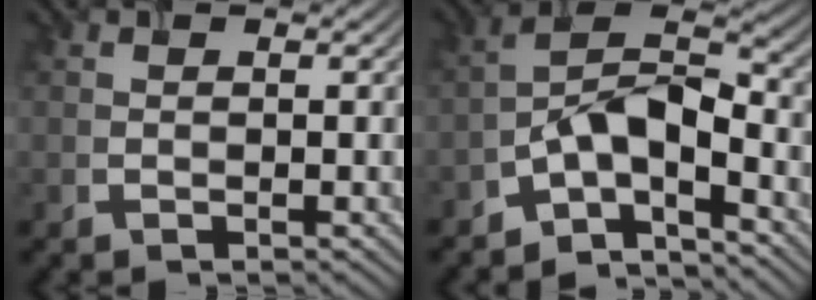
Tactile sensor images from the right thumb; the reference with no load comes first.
{"total": 8.2, "force": [-4.9, 3.4, 5.6], "torque": [-0.085, 0.014, -0.105]}